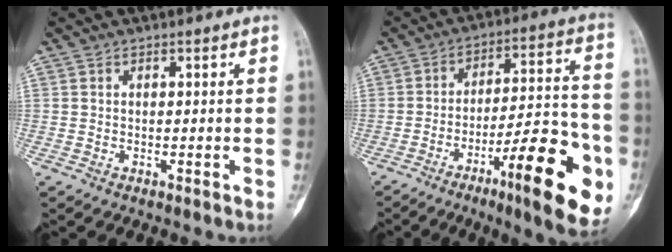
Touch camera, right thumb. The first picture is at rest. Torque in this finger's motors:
{"motor_torque": [1.35, 1.45, 1.35, -0.67, 0.18]}